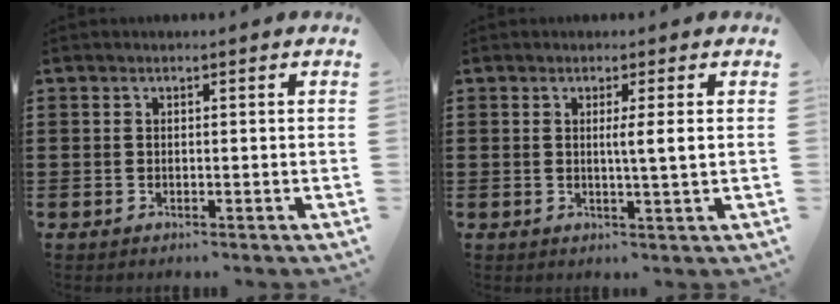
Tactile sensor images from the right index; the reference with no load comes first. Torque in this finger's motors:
{"motor_torque": [0.68, 0.07, 0.10, 0.07]}